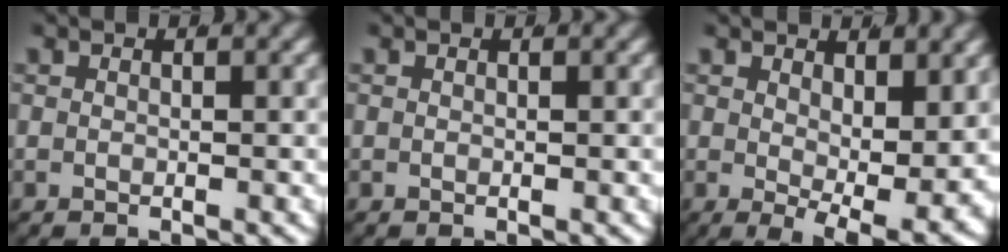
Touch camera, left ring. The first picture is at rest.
{"total": 0.0}
{"total": 4.9, "force": [-0.1, 1.3, 4.8], "torque": [-0.061, -0.035, 0.014]}